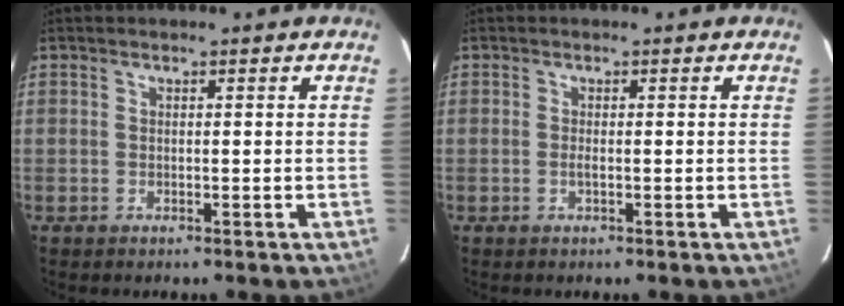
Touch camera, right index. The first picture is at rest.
{"total": 0.9, "force": [-0.2, 0.1, 0.8], "torque": [-0.017, 0.000, -0.005]}